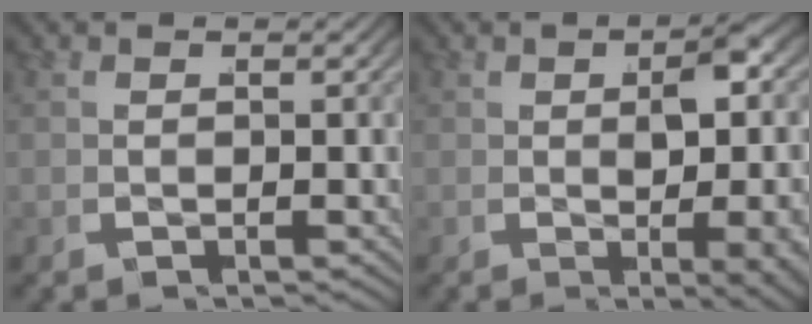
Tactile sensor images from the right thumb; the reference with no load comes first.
{"total": 5.1, "force": [-0.1, 1.5, 4.9], "torque": [-0.066, -0.006, 0.003]}